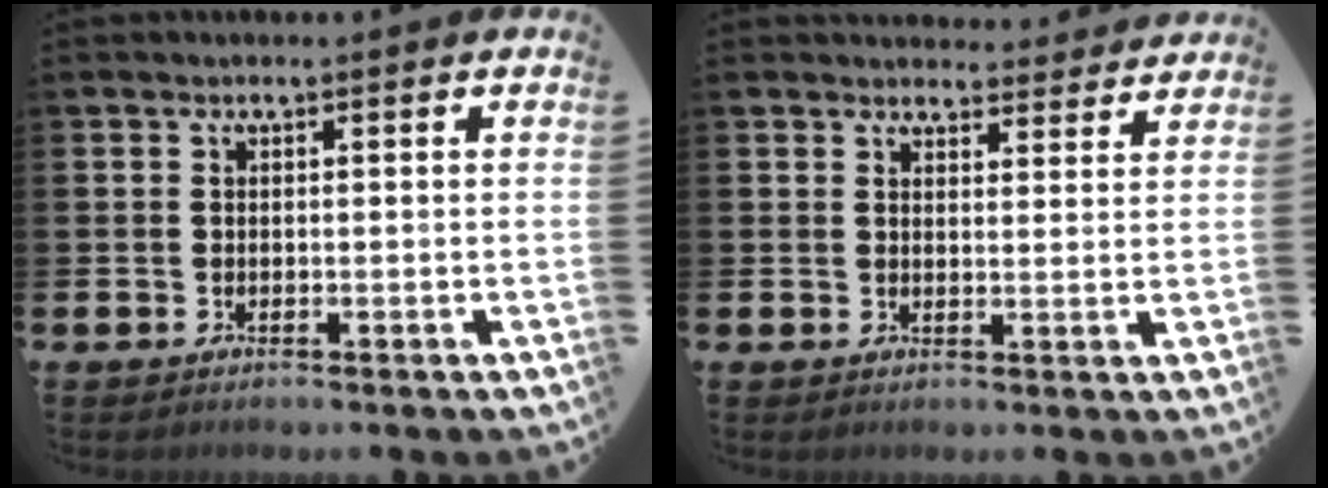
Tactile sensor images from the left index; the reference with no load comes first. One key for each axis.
{"total": 3.2, "fx": 3.1, "fy": 1.0, "fz": -0.2, "tx": 0.003, "ty": -0.017, "tz": 0.055}